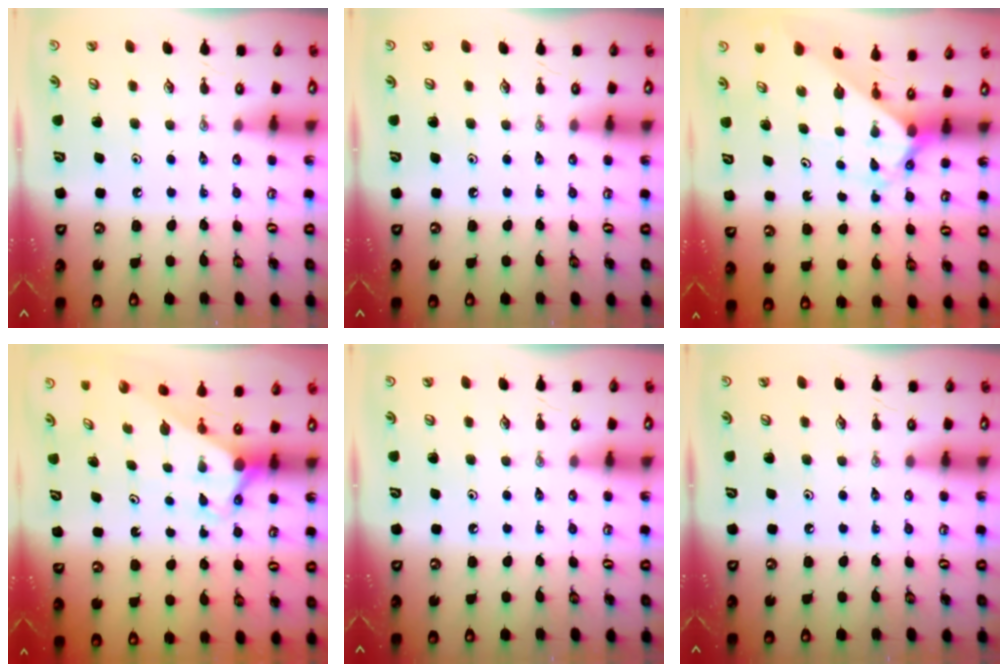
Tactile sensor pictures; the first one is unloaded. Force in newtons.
{"total": 0.0}
{"total": 1.9, "press": 1.9, "slide": 0.1}
{"total": 2.9, "press": 2.9, "slide": 0.0}
{"total": 0.0}
{"total": 0.0}